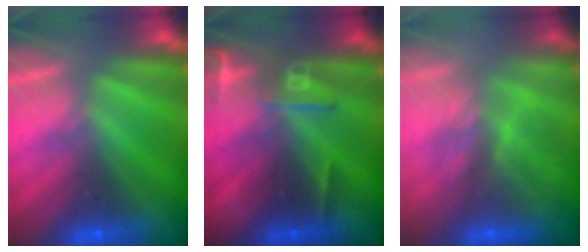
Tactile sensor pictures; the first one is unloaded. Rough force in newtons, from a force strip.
{"total": 2.7}
{"total": 10.8}